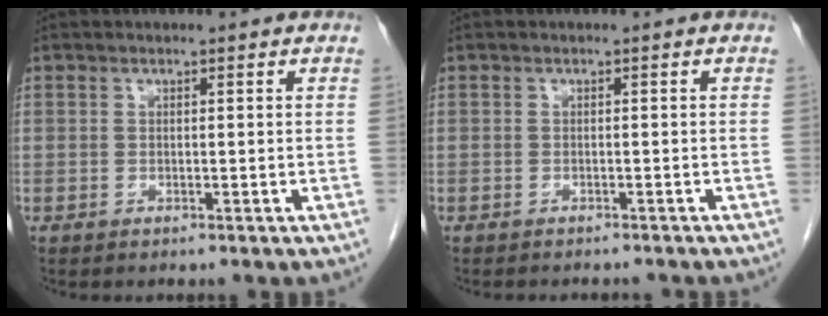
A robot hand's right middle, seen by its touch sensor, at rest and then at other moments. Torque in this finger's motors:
{"motor_torque": [0.15, -0.08, 0.00, 0.00]}